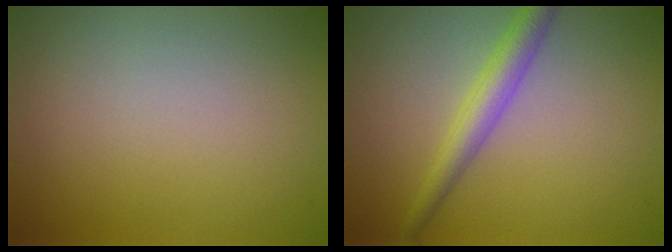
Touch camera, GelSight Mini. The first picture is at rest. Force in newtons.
{"total": 2.9, "press": 2.9, "slide": 0.1}